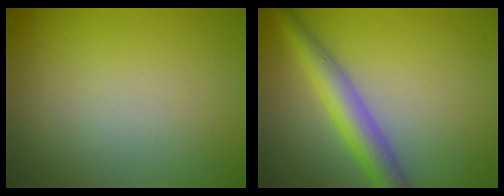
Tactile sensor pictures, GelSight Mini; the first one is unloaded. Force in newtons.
{"total": 4.2, "press": 4.2, "slide": 0.1}